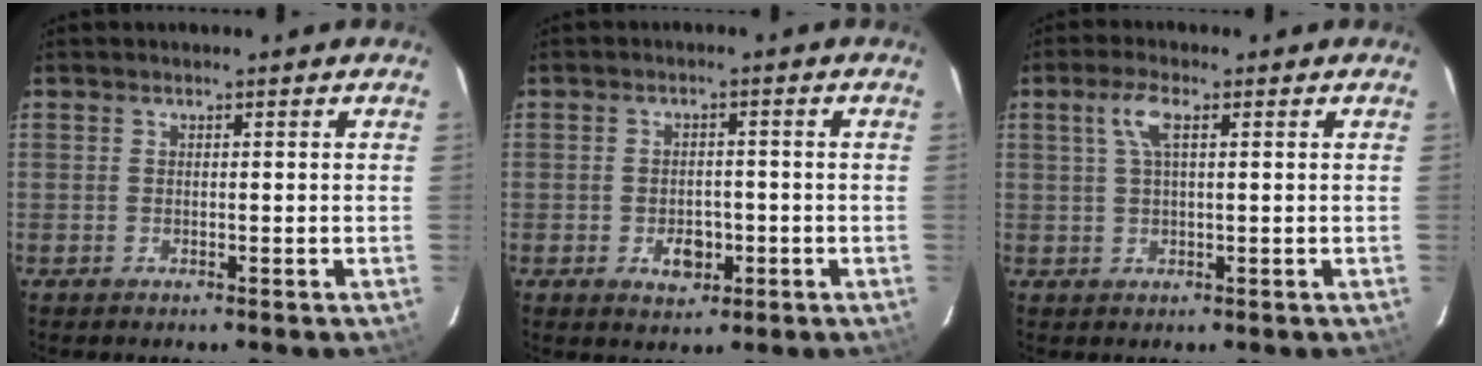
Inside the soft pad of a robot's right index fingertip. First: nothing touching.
{"total": 4.5, "force": [-1.5, 3.3, 2.8], "torque": [-0.049, 0.001, -0.016]}
{"total": 4.1, "force": [1.4, 1.1, 3.6], "torque": [-0.077, 0.009, 0.028]}